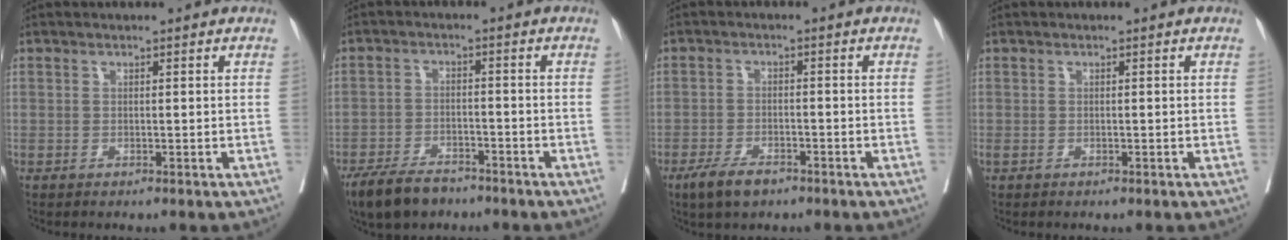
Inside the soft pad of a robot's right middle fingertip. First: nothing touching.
{"total": 7.5, "force": [-5.9, 3.1, 3.4], "torque": [-0.064, -0.008, -0.105]}
{"total": 4.9, "force": [-3.4, 1.8, 3.0], "torque": [-0.062, -0.004, -0.057]}
{"total": 0.0}